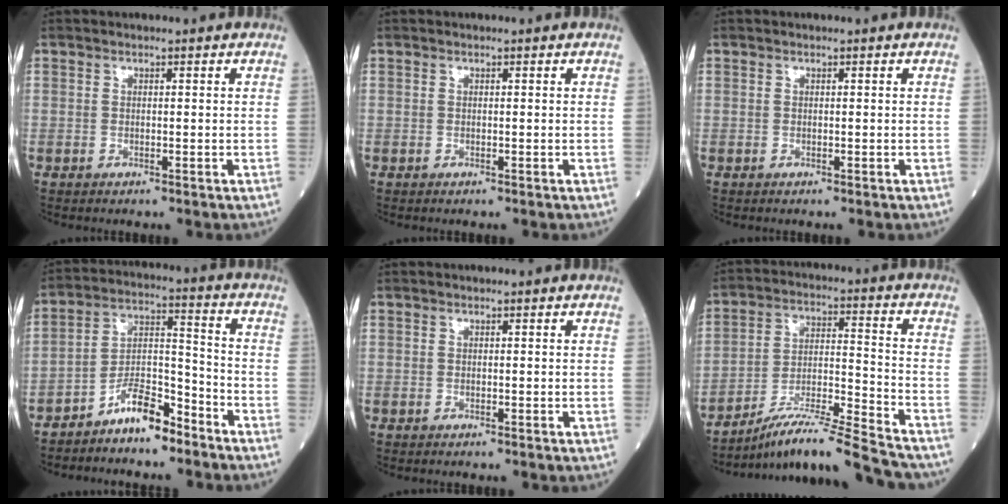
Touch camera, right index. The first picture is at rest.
{"total": 0.0}
{"total": 0.0}
{"total": 7.8, "force": [-6.2, 2.2, 4.2], "torque": [-0.076, 0.018, -0.116]}
{"total": 0.0}
{"total": 15.9, "force": [-14.6, -0.6, 6.4], "torque": [-0.112, 0.005, -0.250]}